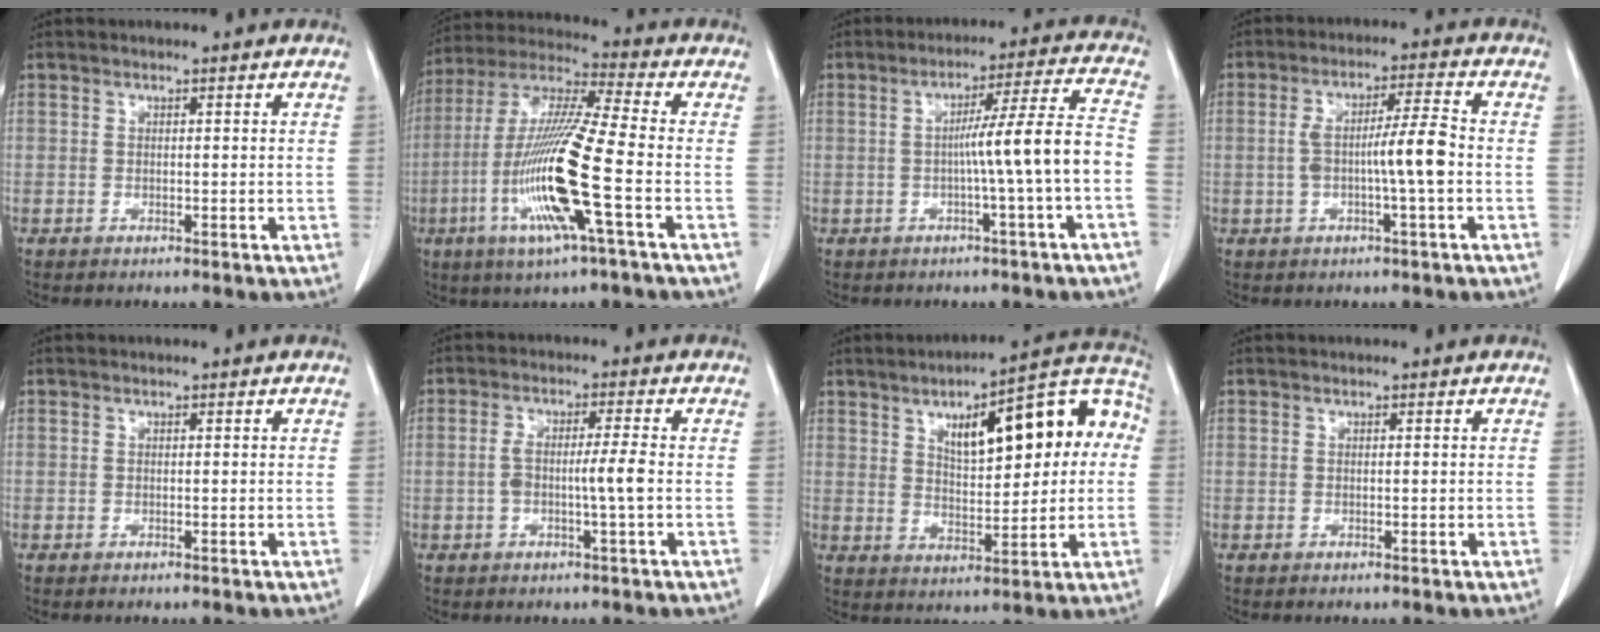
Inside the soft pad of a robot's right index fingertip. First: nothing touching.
{"total": 16.3, "force": [-4.9, -0.1, 15.5], "torque": [-0.323, -0.016, -0.102]}
{"total": 9.4, "force": [-2.0, -1.6, 9.0], "torque": [-0.137, 0.018, -0.027]}
{"total": 7.0, "force": [-1.2, 0.0, 6.9], "torque": [-0.128, 0.014, -0.018]}
{"total": 0.0}
{"total": 4.4, "force": [-0.8, -0.2, 4.4], "torque": [-0.085, 0.010, -0.012]}
{"total": 17.5, "force": [4.2, 5.8, 16.0], "torque": [-0.216, 0.040, 0.059]}
{"total": 0.0}